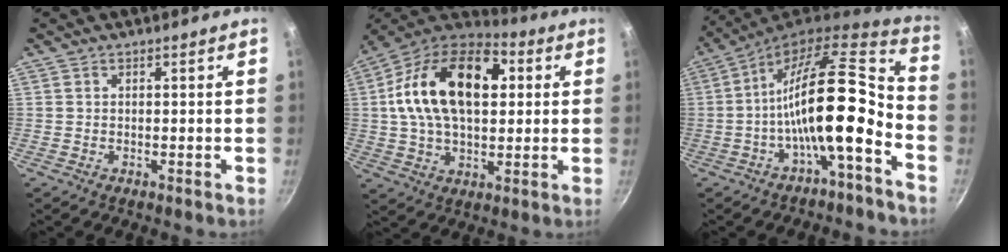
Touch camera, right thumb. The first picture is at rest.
{"total": 22.9, "force": [4.2, 13.9, 17.7], "torque": [-0.289, 0.023, 0.053]}
{"total": 17.4, "force": [-5.5, 5.0, 15.7], "torque": [-0.253, 0.047, -0.102]}